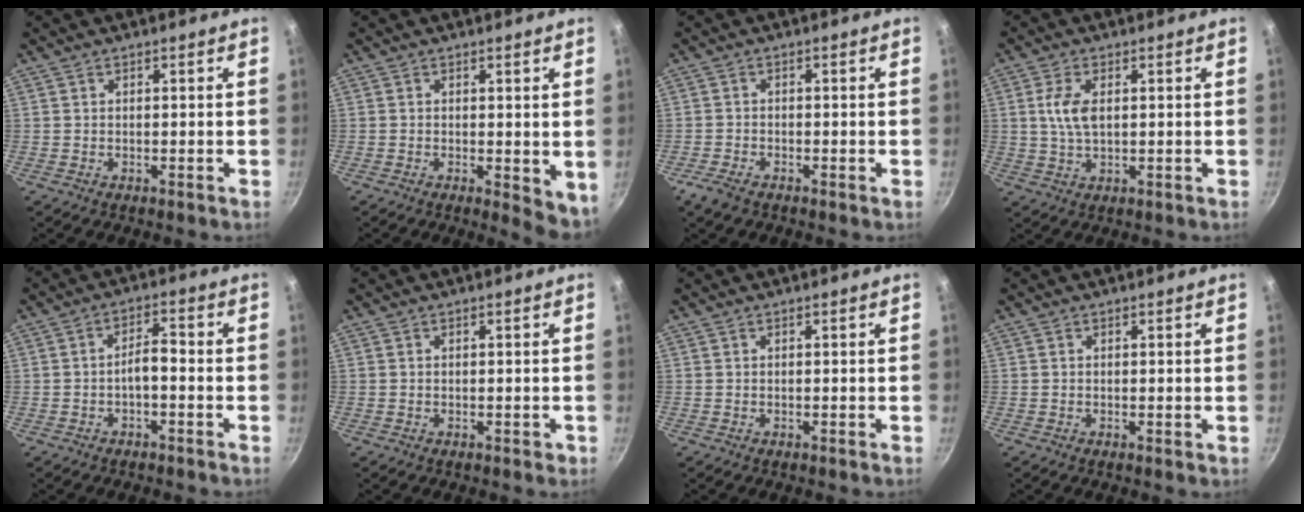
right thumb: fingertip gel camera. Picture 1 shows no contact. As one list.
[{"total": 5.2, "force": [-0.2, 2.4, 4.6], "torque": [-0.050, -0.006, 0.000]}, {"total": 3.0, "force": [-2.2, 1.2, 1.7], "torque": [-0.046, 0.008, -0.046]}, {"total": 5.7, "force": [1.1, 3.0, 4.8], "torque": [-0.092, 0.002, 0.020]}, {"total": 3.7, "force": [-1.6, 1.4, 3.1], "torque": [-0.050, 0.028, -0.026]}, {"total": 0.9, "force": [-0.2, 0.6, 0.6], "torque": [-0.004, 0.002, -0.002]}, {"total": 0.0}, {"total": 0.0}]